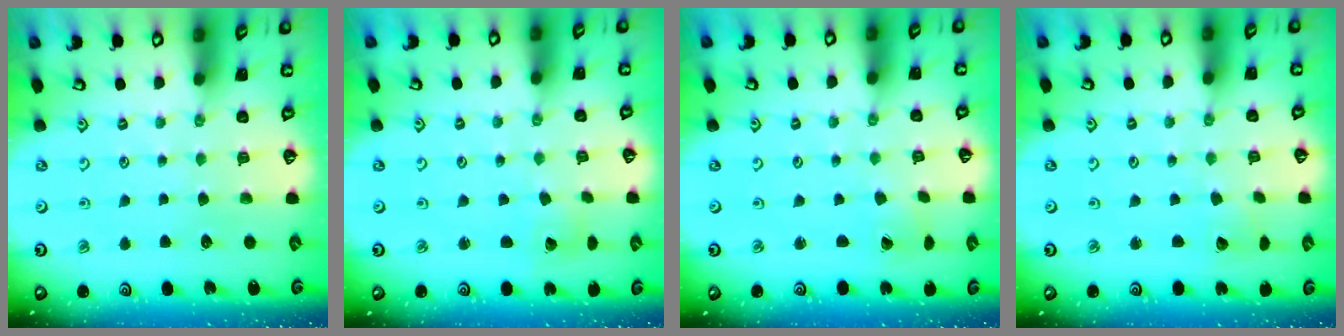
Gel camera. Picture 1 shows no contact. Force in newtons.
{"total": 2.6, "press": 2.6, "slide": 0.2}
{"total": 0.9, "press": 0.8, "slide": 0.4}
{"total": 2.7, "press": 2.7, "slide": 0.2}